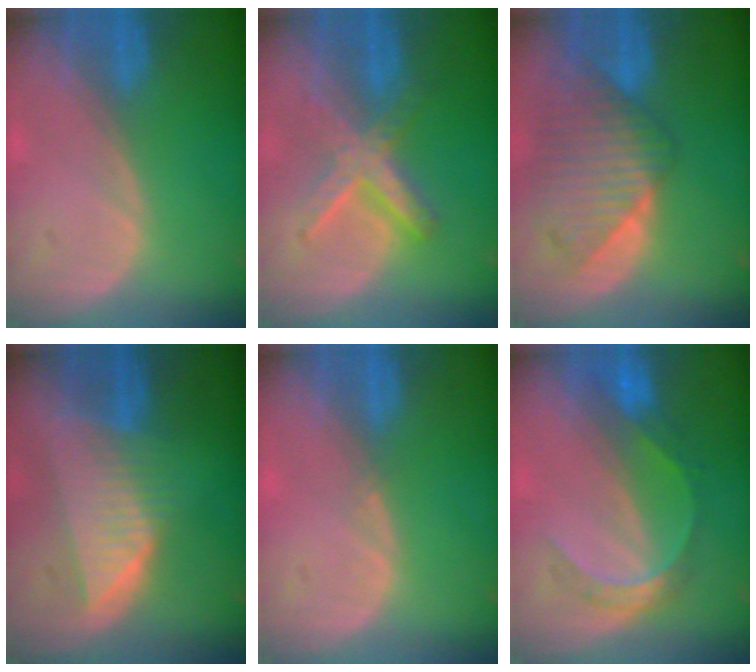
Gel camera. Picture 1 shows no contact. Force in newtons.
{"total": 6.3, "press": 6.3, "slide": 0.2}
{"total": 9.7, "press": 8.5, "slide": 4.6}
{"total": 7.6, "press": 7.0, "slide": 3.0}
{"total": 0.6, "press": 0.5, "slide": 0.4}
{"total": 6.1, "press": 5.3, "slide": 3.1}